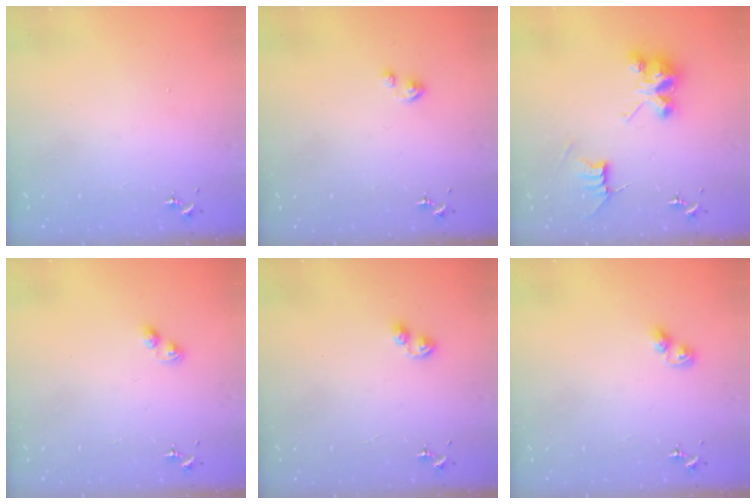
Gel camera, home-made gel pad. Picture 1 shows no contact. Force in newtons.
{"total": 3.3, "press": 3.3, "slide": 0.3}
{"total": 8.1, "press": 8.1, "slide": 0.2}
{"total": 4.1, "press": 4.1, "slide": 0.5}
{"total": 4.8, "press": 4.8, "slide": 0.6}
{"total": 5.2, "press": 5.2, "slide": 0.3}